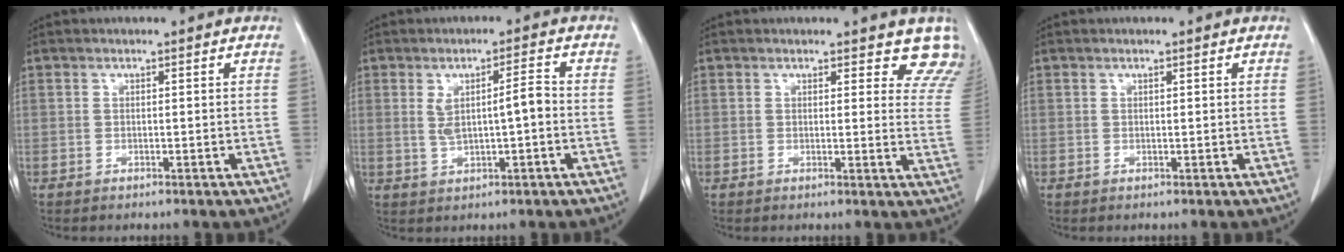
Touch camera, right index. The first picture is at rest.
{"total": 5.1, "force": [0.0, 1.1, 5.0], "torque": [-0.088, 0.011, 0.008]}
{"total": 7.5, "force": [6.9, 2.5, 1.5], "torque": [0.022, -0.026, 0.043]}
{"total": 0.0}